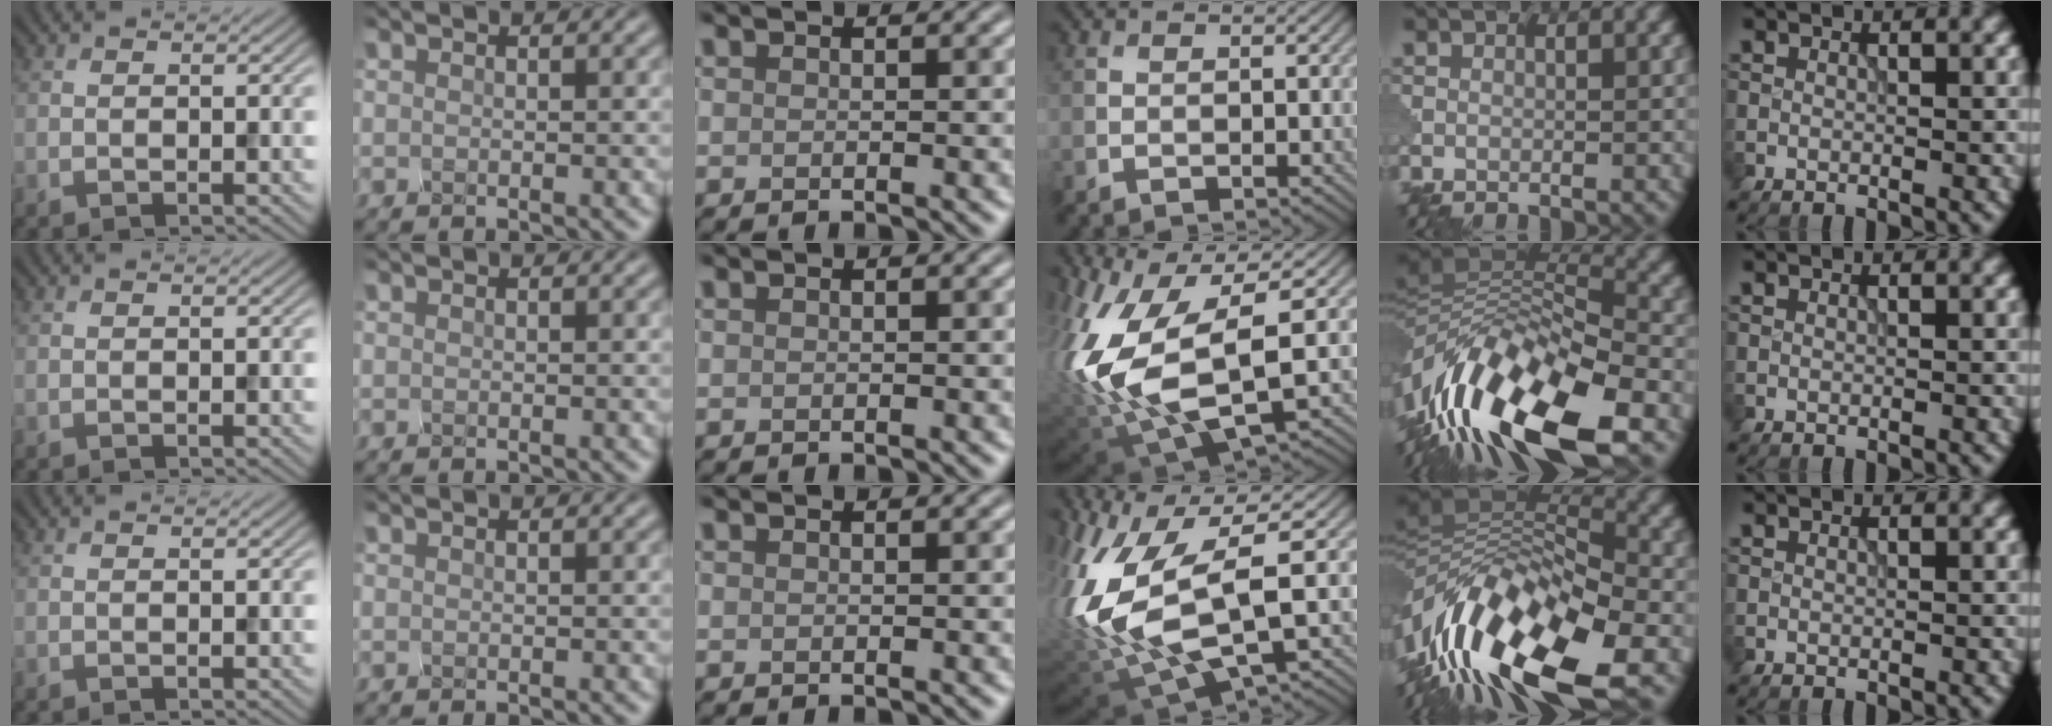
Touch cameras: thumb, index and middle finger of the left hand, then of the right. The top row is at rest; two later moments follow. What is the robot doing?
{"motion": "squeeze", "object": "hand grip exerciser"}